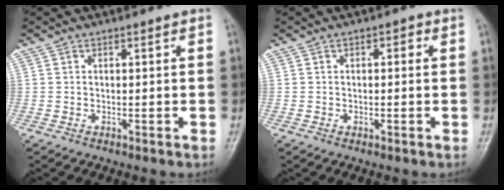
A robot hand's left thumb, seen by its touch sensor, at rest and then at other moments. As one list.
[{"total": 1.5, "force": [0.2, 1.1, 1.0], "torque": [-0.002, 0.006, -0.002]}]